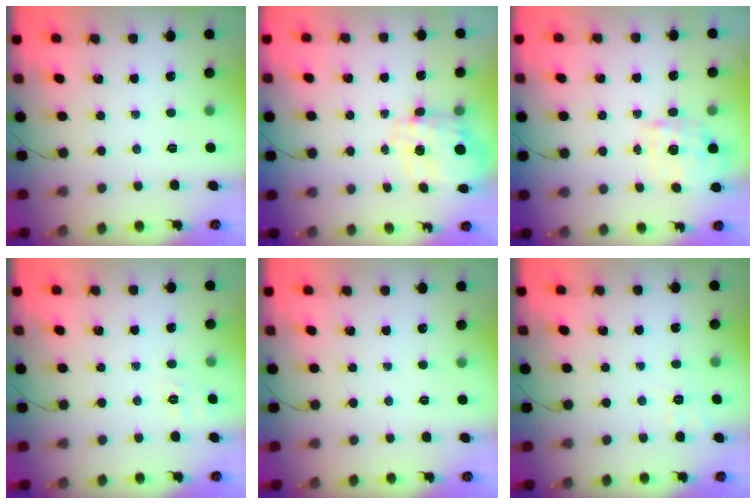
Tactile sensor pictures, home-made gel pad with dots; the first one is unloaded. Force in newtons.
{"total": 3.4, "press": 3.2, "slide": 1.1}
{"total": 1.8, "press": 1.7, "slide": 0.5}
{"total": 2.7, "press": 2.1, "slide": 1.6}
{"total": 0.0}
{"total": 2.9, "press": 2.3, "slide": 1.9}